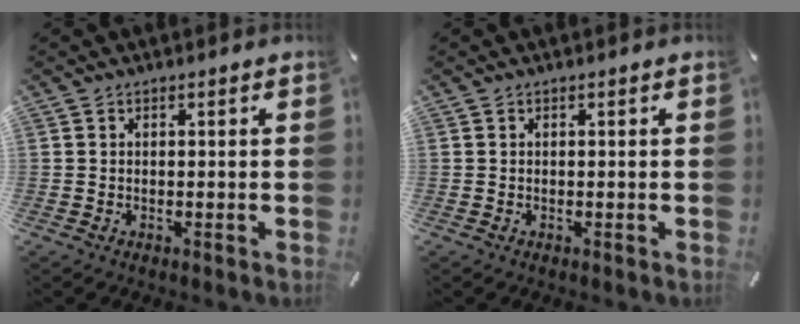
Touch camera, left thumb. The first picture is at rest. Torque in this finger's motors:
{"motor_torque": [0.00, 0.00, 0.00, 0.00, 0.00]}